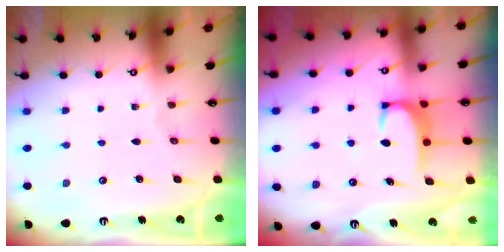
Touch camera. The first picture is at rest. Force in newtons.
{"total": 2.9, "press": 2.8, "slide": 0.5}